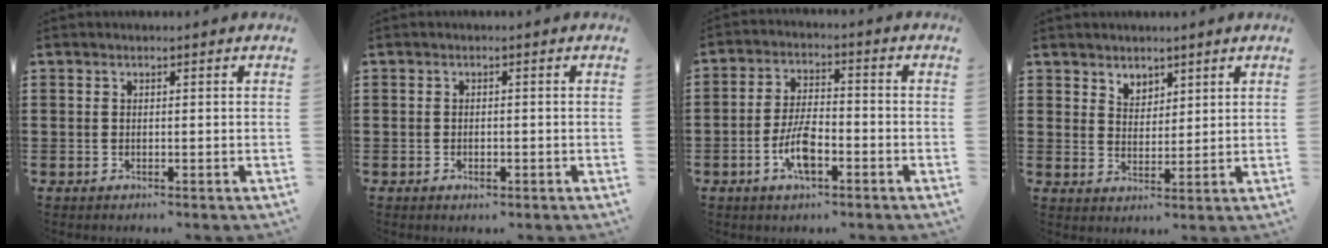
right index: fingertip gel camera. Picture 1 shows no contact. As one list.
[{"total": 0.9, "force": [-0.5, 0.5, 0.5], "torque": [-0.012, -0.003, -0.009]}, {"total": 6.7, "force": [-2.7, 2.8, 5.5], "torque": [-0.123, 0.001, -0.056]}, {"total": 3.4, "force": [2.7, 2.0, -0.1], "torque": [-0.011, 0.004, 0.052]}]